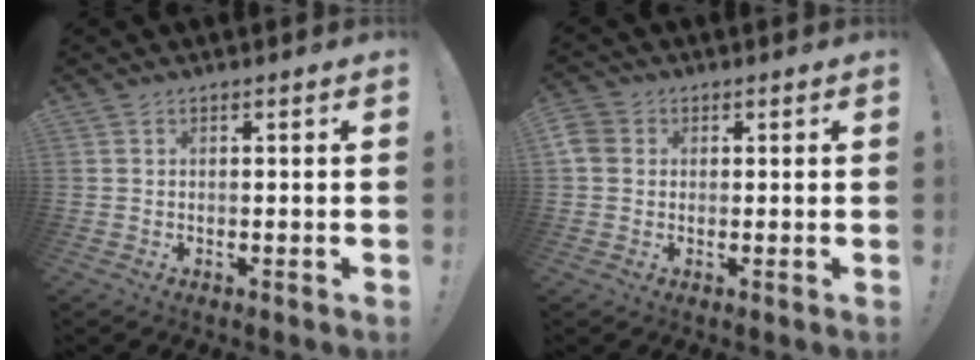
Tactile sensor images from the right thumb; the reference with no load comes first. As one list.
[{"total": 4.7, "force": [0.8, 4.2, 2.0], "torque": [-0.045, 0.008, 0.017]}]